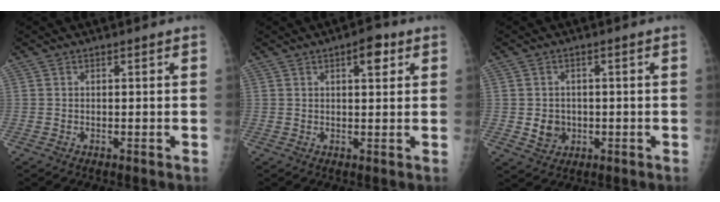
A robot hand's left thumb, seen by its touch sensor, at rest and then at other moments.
{"total": 4.2, "force": [2.0, 1.7, 3.3], "torque": [-0.034, -0.004, 0.024]}
{"total": 4.0, "force": [-0.5, 3.6, 1.7], "torque": [-0.010, 0.003, 0.000]}